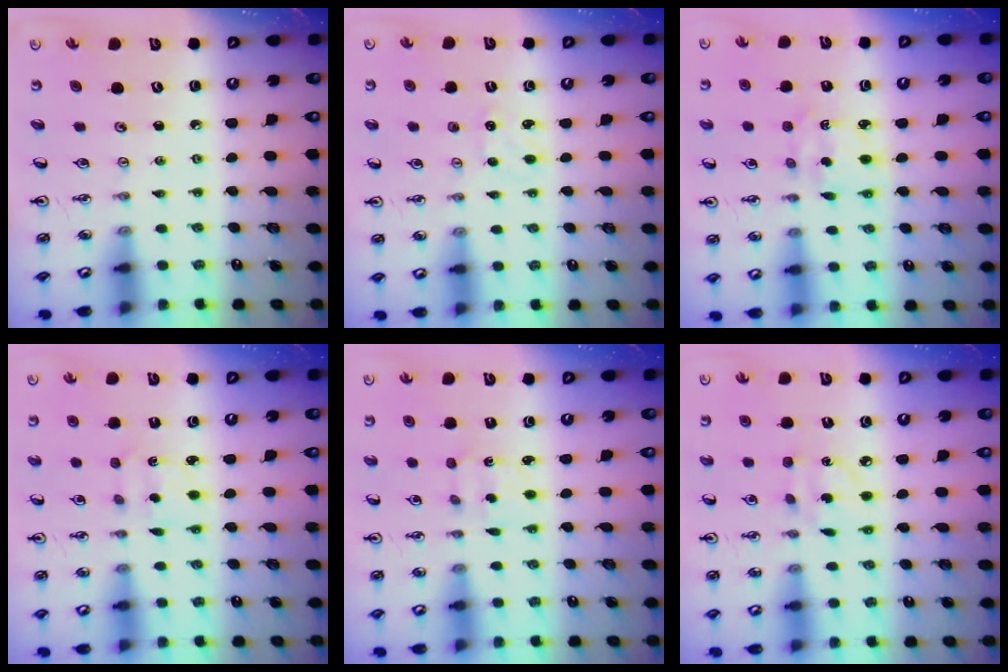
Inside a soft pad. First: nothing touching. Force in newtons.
{"total": 3.1, "press": 3.0, "slide": 0.4}
{"total": 2.7, "press": 2.7, "slide": 0.0}
{"total": 1.6, "press": 1.5, "slide": 0.6}
{"total": 2.8, "press": 2.8, "slide": 0.5}
{"total": 4.7, "press": 4.7, "slide": 0.1}